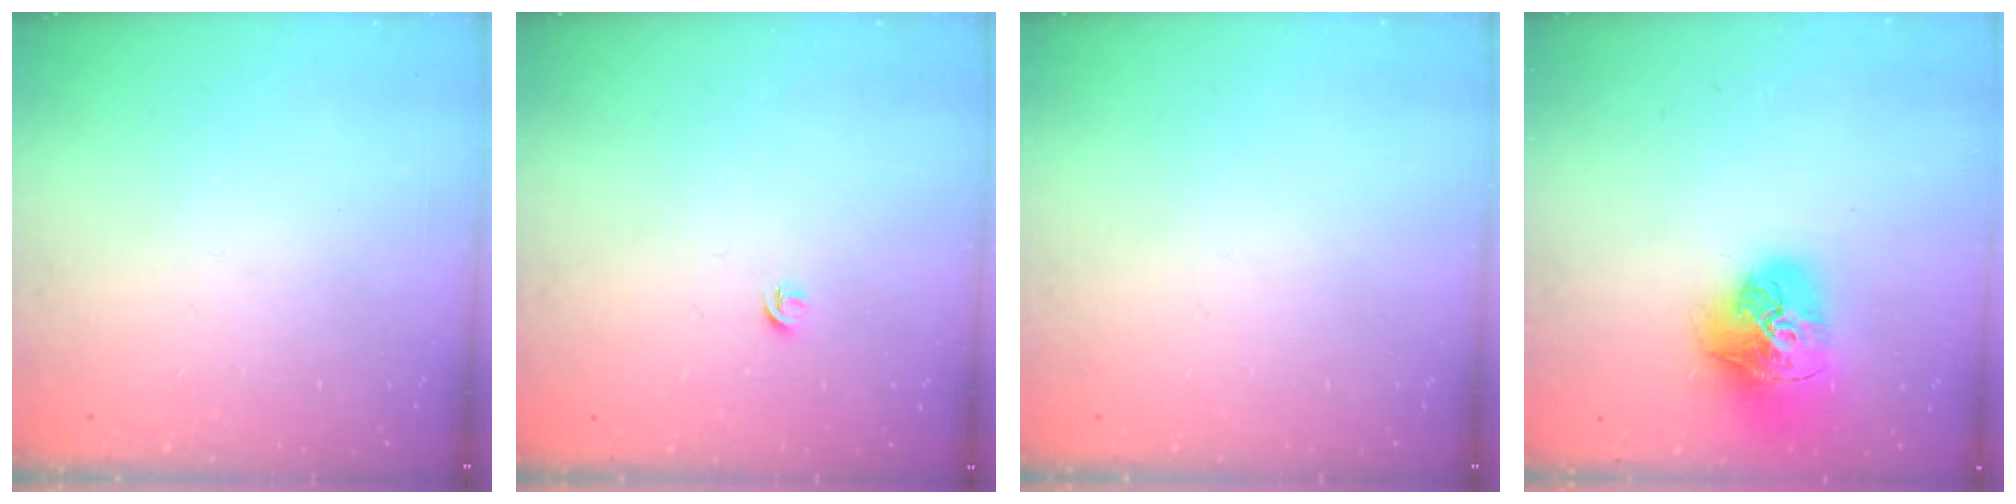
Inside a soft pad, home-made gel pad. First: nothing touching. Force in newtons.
{"total": 3.6, "press": 3.6, "slide": 0.5}
{"total": 0.0}
{"total": 17.5, "press": 17.4, "slide": 2.0}